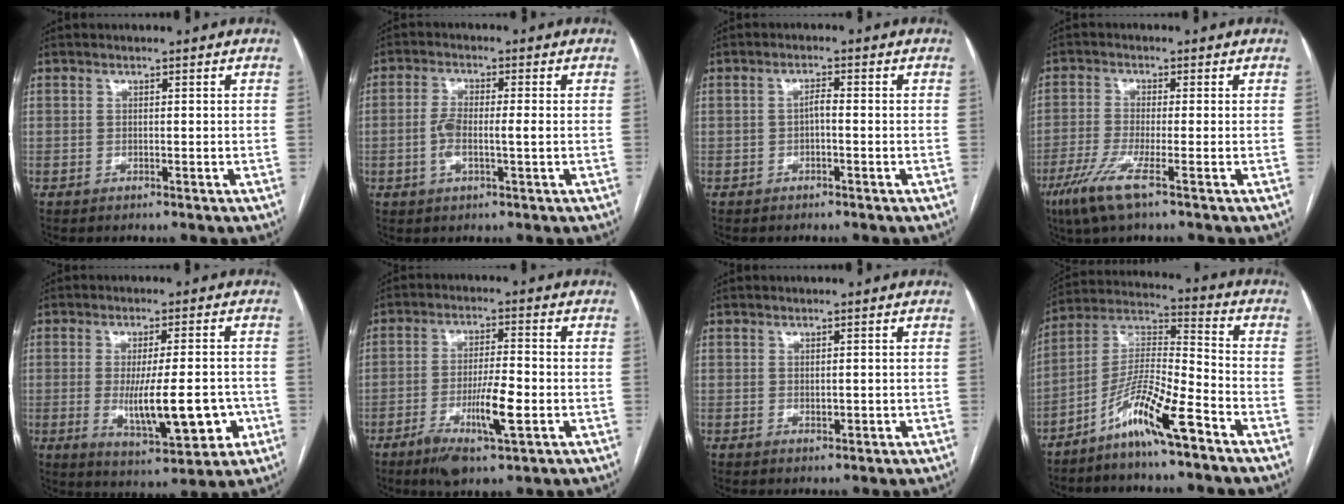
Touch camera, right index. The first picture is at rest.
{"total": 4.6, "force": [-0.7, 0.9, 4.4], "torque": [-0.096, 0.008, -0.012]}
{"total": 1.7, "force": [-0.4, 0.4, 1.5], "torque": [-0.024, 0.005, -0.009]}
{"total": 6.3, "force": [-3.6, 0.0, 5.2], "torque": [-0.109, -0.018, -0.075]}
{"total": 11.7, "force": [-2.4, 2.7, 11.2], "torque": [-0.180, -0.015, -0.026]}
{"total": 9.1, "force": [-3.5, 1.2, 8.3], "torque": [-0.154, -0.010, -0.057]}
{"total": 0.9, "force": [0.0, 0.5, 0.8], "torque": [-0.012, -0.001, 0.003]}
{"total": 11.3, "force": [-7.3, 0.5, 8.6], "torque": [-0.174, 0.002, -0.142]}